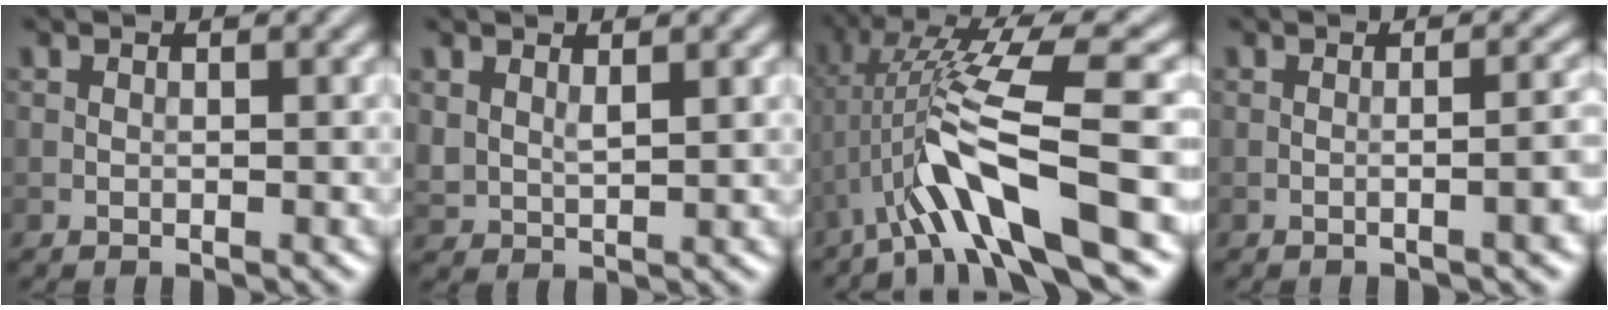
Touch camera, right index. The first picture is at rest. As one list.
[{"total": 1.8, "force": [1.1, 1.0, 1.1], "torque": [-0.028, -0.006, 0.029]}, {"total": 9.3, "force": [-2.7, 1.6, 8.8], "torque": [-0.158, 0.019, -0.049]}, {"total": 3.7, "force": [-0.7, 1.3, 3.4], "torque": [-0.014, 0.018, -0.015]}]